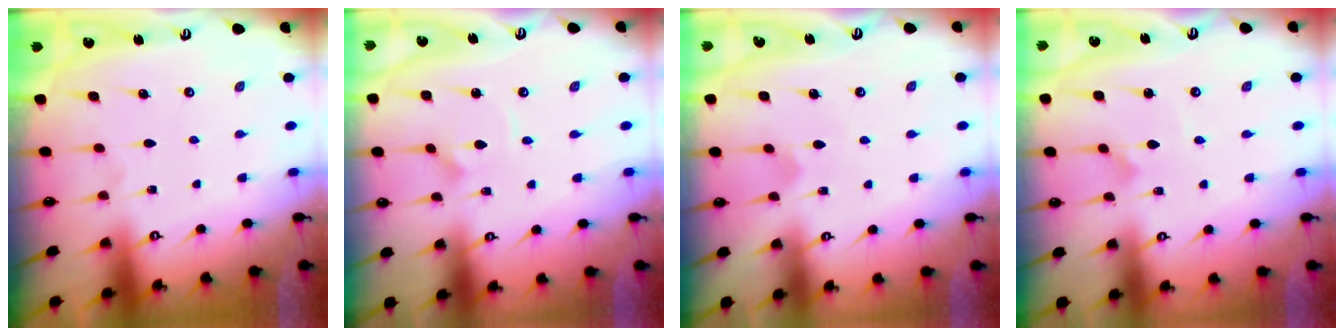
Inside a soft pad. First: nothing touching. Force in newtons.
{"total": 3.1, "press": 3.0, "slide": 0.3}
{"total": 3.2, "press": 3.2, "slide": 0.0}
{"total": 1.0, "press": 1.0, "slide": 0.0}